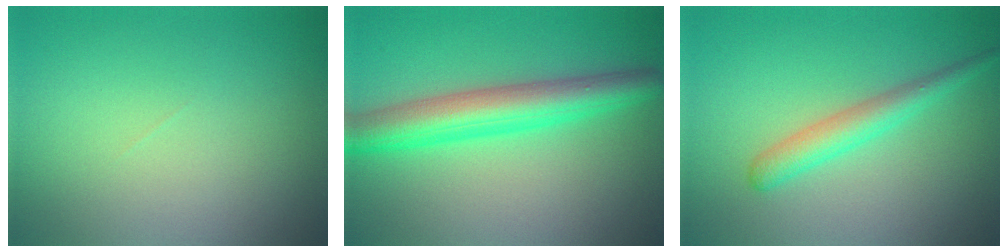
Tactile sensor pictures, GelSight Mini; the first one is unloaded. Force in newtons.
{"total": 5.7, "press": 5.7, "slide": 0.2}
{"total": 2.7, "press": 2.7, "slide": 0.0}